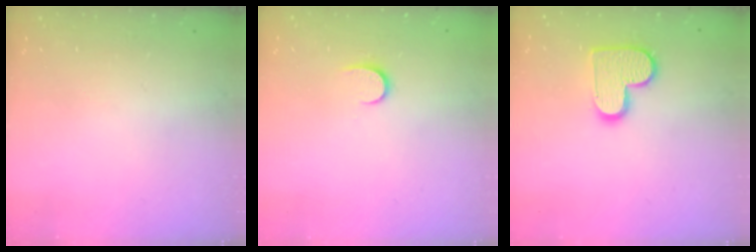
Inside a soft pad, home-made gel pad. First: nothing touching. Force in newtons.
{"total": 6.5, "press": 6.5, "slide": 0.7}
{"total": 12.0, "press": 12.0, "slide": 0.6}